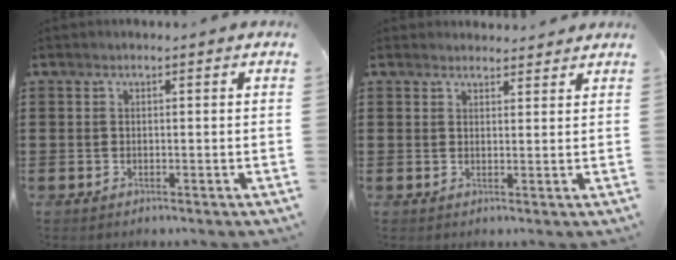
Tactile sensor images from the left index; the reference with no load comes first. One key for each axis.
{"total": 2.1, "fx": 2.1, "fy": 0.5, "fz": -0.1, "tx": -0.005, "ty": -0.002, "tz": 0.041}